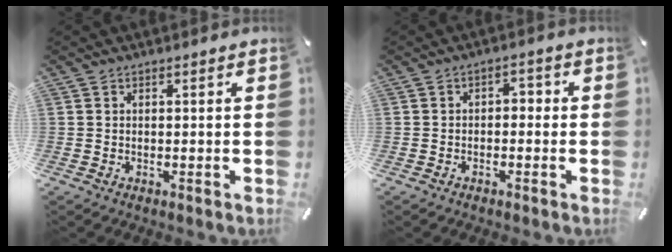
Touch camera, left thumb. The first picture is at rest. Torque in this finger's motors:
{"motor_torque": [-0.01, -0.08, 0.01, 0.04, 0.03]}